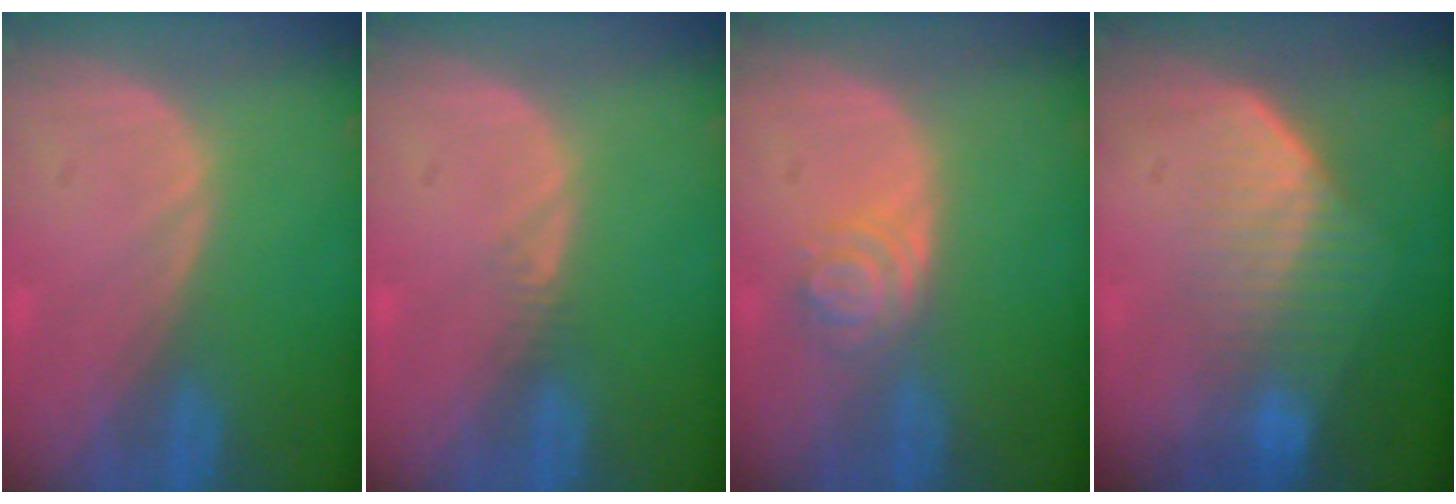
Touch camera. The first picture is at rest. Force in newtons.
{"total": 0.9, "press": 0.8, "slide": 0.4}
{"total": 4.2, "press": 3.7, "slide": 2.0}
{"total": 7.1, "press": 6.2, "slide": 3.3}